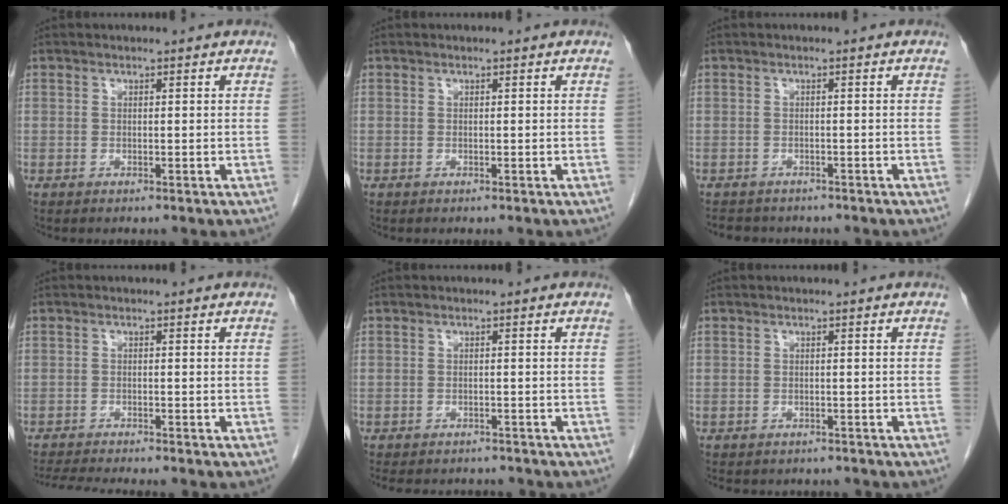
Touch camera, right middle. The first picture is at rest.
{"total": 0.0}
{"total": 5.0, "force": [-4.4, 2.1, 1.1], "torque": [-0.016, -0.001, -0.056]}
{"total": 6.7, "force": [-6.1, -0.1, 2.6], "torque": [-0.039, -0.015, -0.098]}
{"total": 8.8, "force": [-7.9, 2.9, 2.5], "torque": [-0.043, 0.000, -0.100]}
{"total": 5.8, "force": [-5.1, 2.5, 1.2], "torque": [-0.015, 0.001, -0.060]}